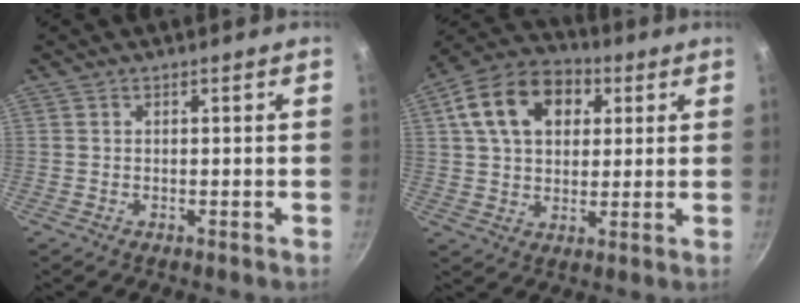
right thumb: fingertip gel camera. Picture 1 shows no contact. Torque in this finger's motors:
{"motor_torque": [-0.63, 2.27, 0.89, 0.25, 0.24]}